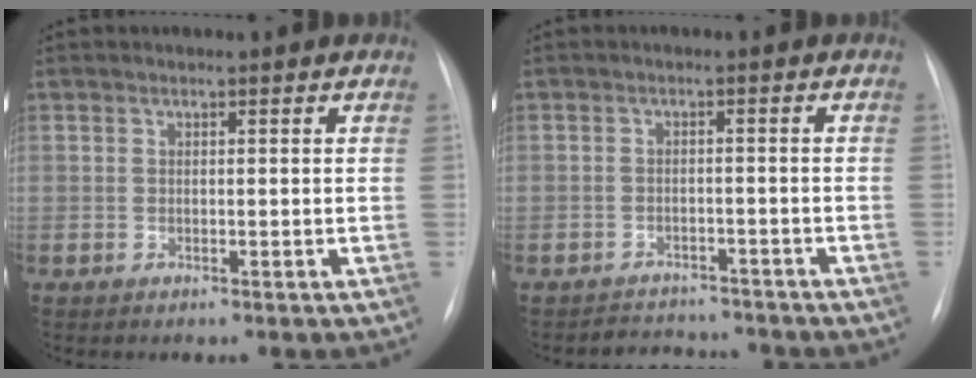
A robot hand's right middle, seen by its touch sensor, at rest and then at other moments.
{"total": 5.3, "force": [-5.0, 1.7, 0.0], "torque": [-0.002, 0.008, -0.068]}